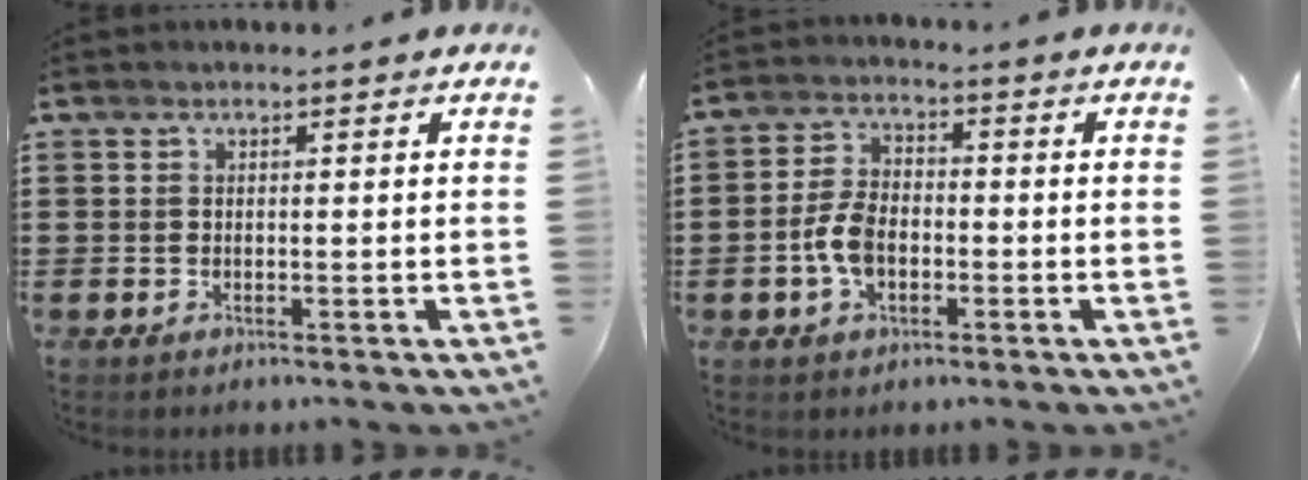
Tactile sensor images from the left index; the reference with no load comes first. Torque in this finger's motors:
{"motor_torque": [0.63, 0.19, 0.43, 0.08]}